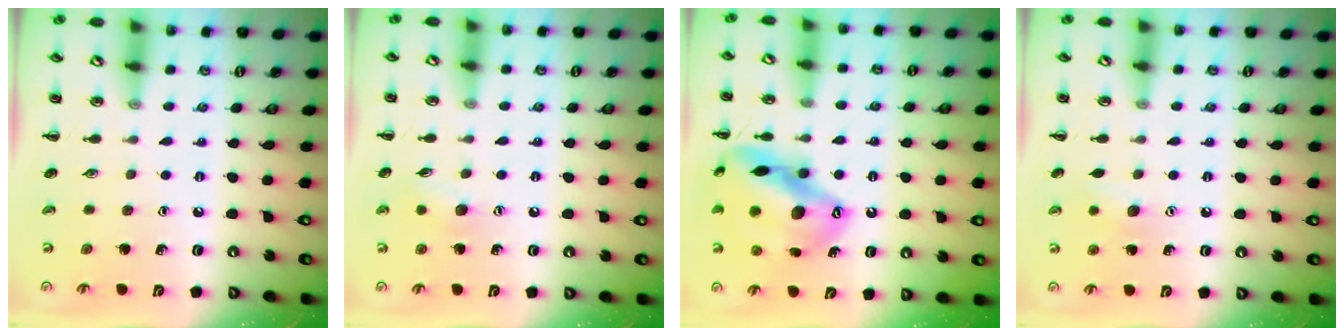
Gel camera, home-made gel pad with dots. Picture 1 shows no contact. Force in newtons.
{"total": 7.0, "press": 6.9, "slide": 1.4}
{"total": 20.7, "press": 20.5, "slide": 2.4}
{"total": 8.1, "press": 7.9, "slide": 1.8}